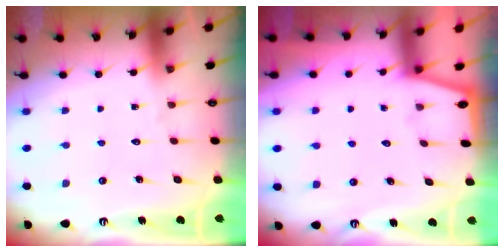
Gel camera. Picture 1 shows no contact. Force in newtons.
{"total": 0.0}